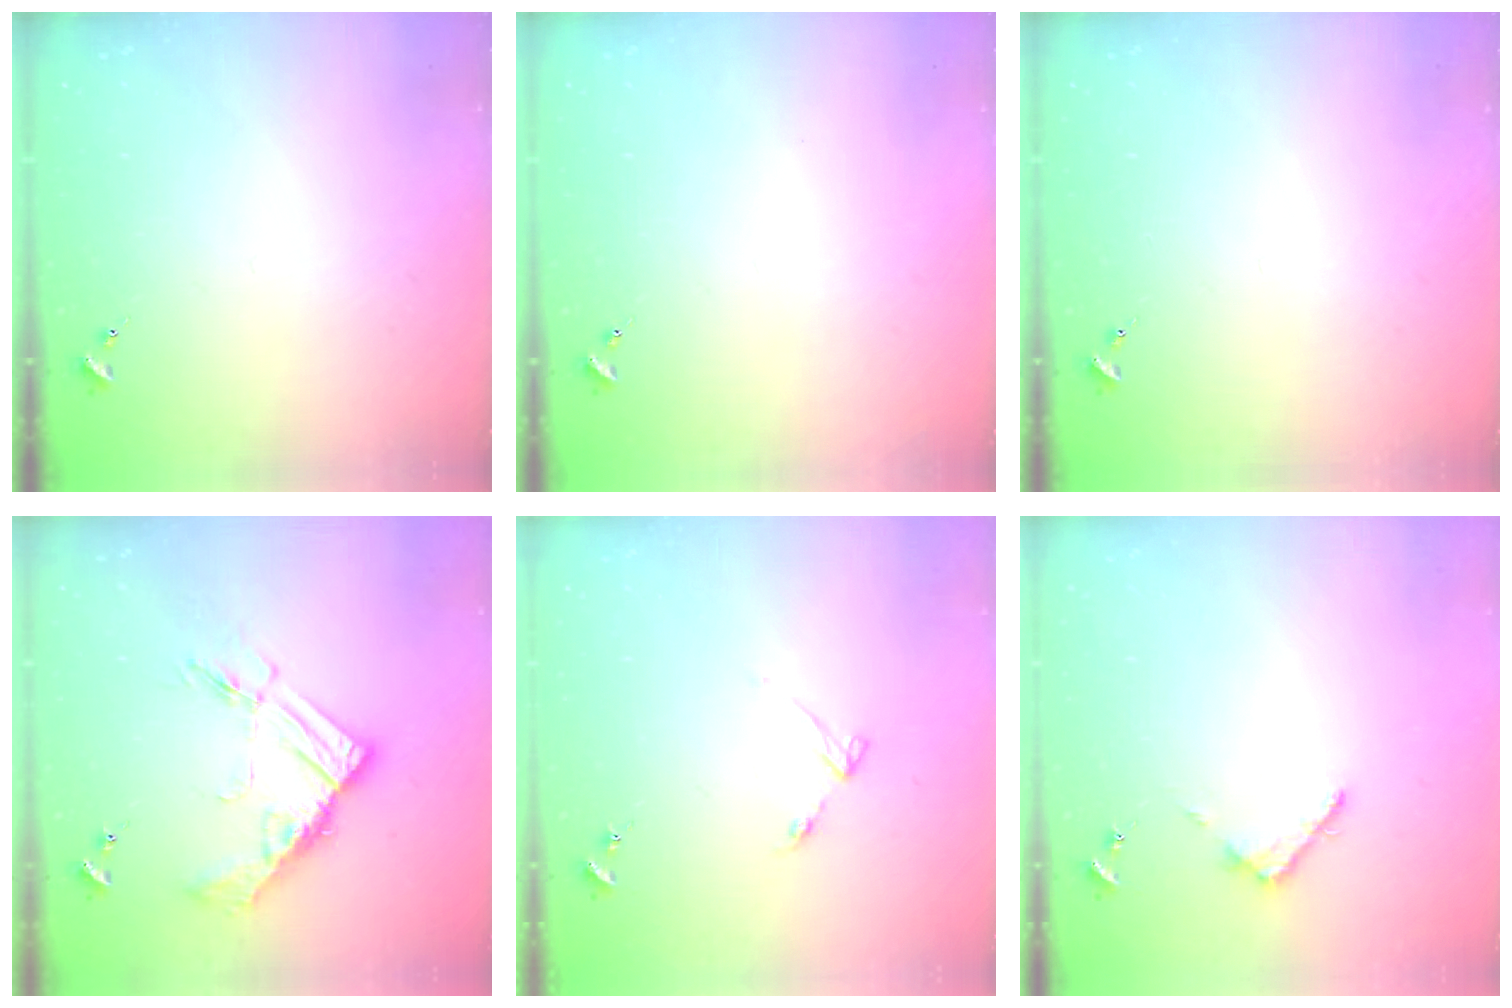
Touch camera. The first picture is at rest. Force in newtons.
{"total": 0.0}
{"total": 0.0}
{"total": 14.1, "press": 14.0, "slide": 1.1}
{"total": 4.2, "press": 4.1, "slide": 0.4}
{"total": 3.6, "press": 3.6, "slide": 0.3}